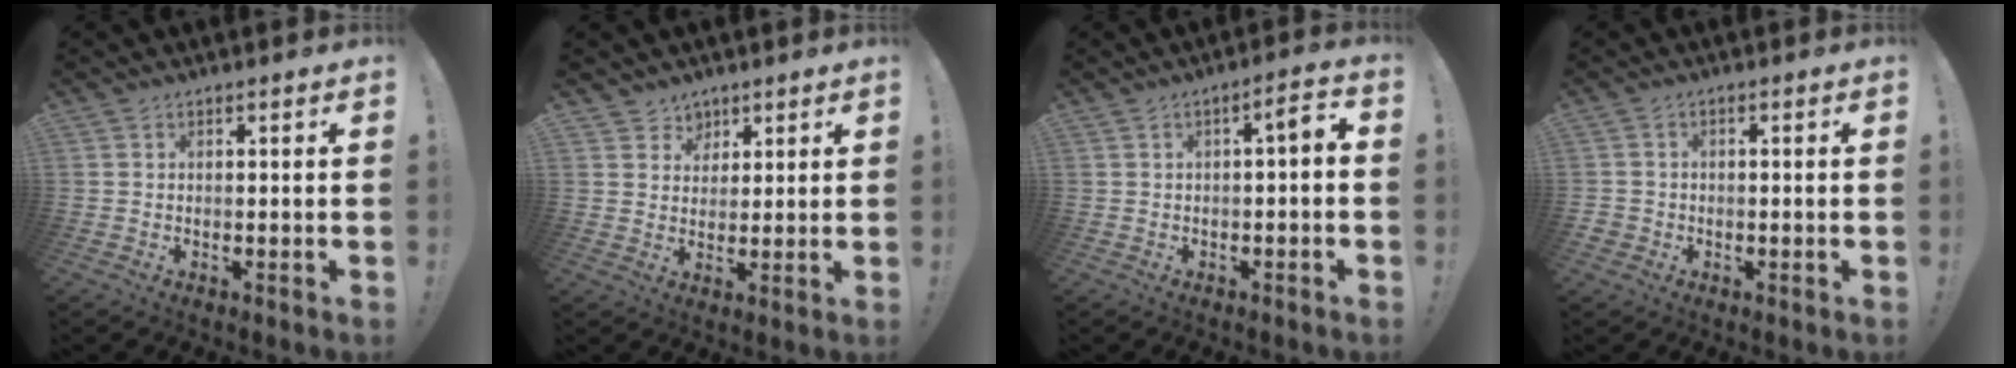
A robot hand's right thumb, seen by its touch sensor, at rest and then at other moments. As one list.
[{"total": 5.0, "force": [3.0, 4.0, 0.0], "torque": [0.010, -0.030, 0.056]}, {"total": 3.7, "force": [-0.8, 0.7, 3.6], "torque": [-0.049, 0.000, -0.018]}, {"total": 2.1, "force": [-0.8, 1.8, 0.8], "torque": [-0.013, 0.004, -0.014]}]